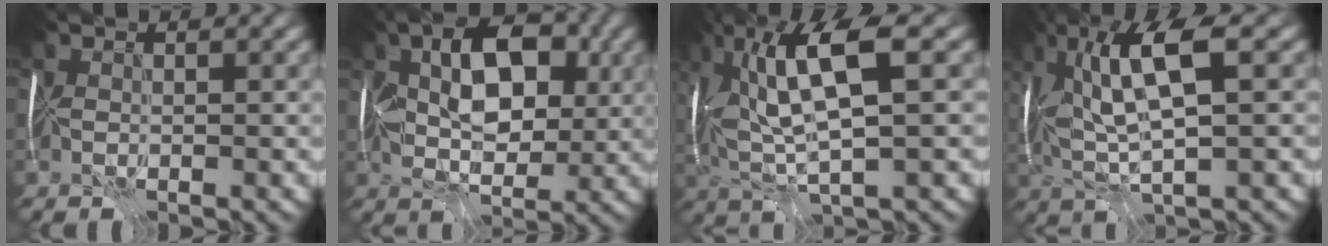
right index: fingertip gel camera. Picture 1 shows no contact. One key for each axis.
{"total": 7.8, "fx": 0.7, "fy": 4.4, "fz": 6.4, "tx": -0.096, "ty": -0.002, "tz": 0.005}
{"total": 9.5, "fx": 1.8, "fy": 2.7, "fz": 8.9, "tx": -0.174, "ty": 0.012, "tz": 0.034}
{"total": 8.6, "fx": 1.7, "fy": 2.3, "fz": 8.1, "tx": -0.156, "ty": 0.013, "tz": 0.028}